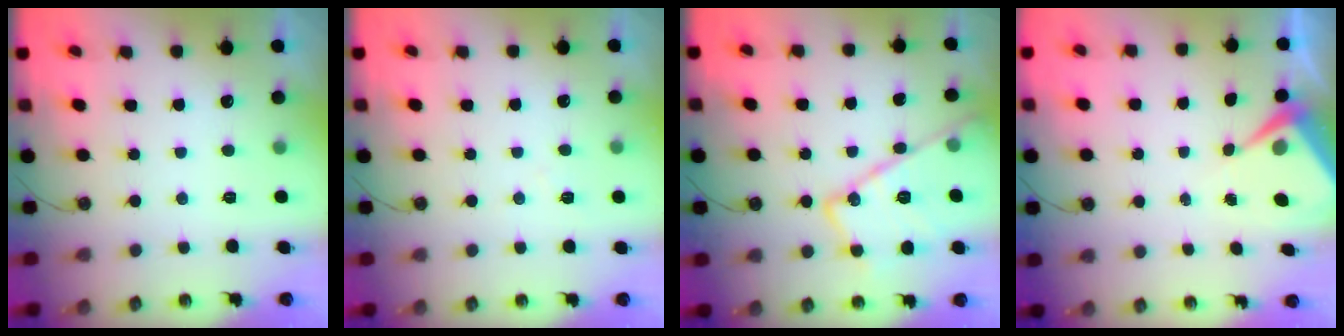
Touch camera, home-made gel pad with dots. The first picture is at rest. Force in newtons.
{"total": 3.4, "press": 3.3, "slide": 0.6}
{"total": 18.9, "press": 18.9, "slide": 0.9}
{"total": 6.2, "press": 6.2, "slide": 0.7}